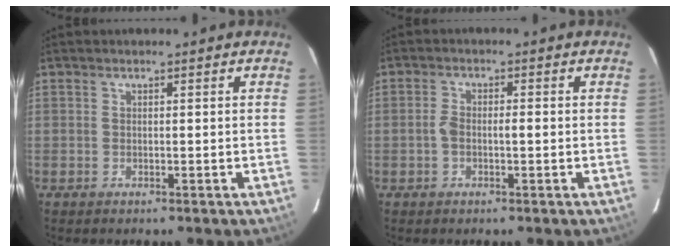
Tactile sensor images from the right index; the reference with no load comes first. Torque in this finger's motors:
{"motor_torque": [0.58, 0.03, 0.31, 0.07]}